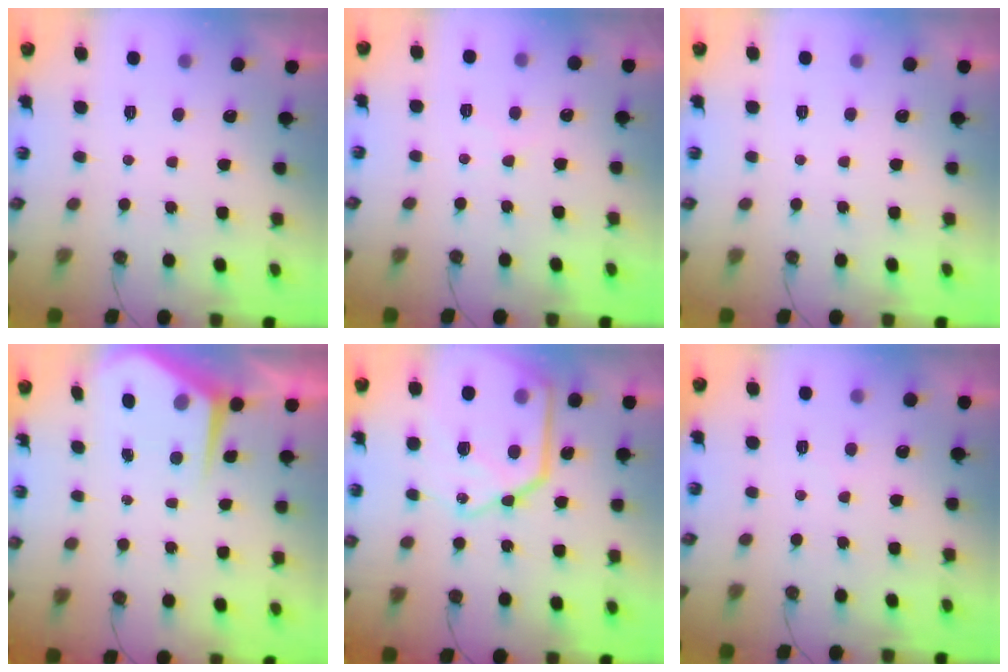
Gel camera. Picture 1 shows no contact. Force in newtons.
{"total": 5.1, "press": 5.0, "slide": 0.8}
{"total": 2.6, "press": 2.6, "slide": 0.5}
{"total": 5.9, "press": 5.8, "slide": 0.5}
{"total": 22.9, "press": 22.7, "slide": 2.9}
{"total": 1.8, "press": 1.8, "slide": 0.4}